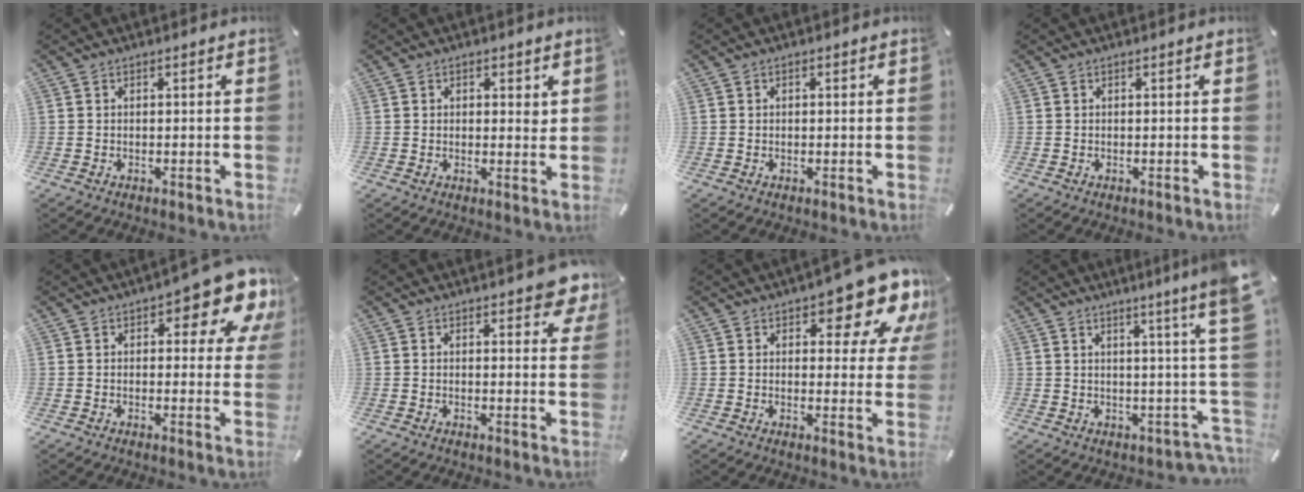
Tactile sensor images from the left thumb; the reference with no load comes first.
{"total": 2.0, "force": [1.0, 1.4, 1.1], "torque": [0.002, -0.006, 0.012]}
{"total": 0.6, "force": [0.1, 0.5, 0.2], "torque": [-0.002, 0.005, 0.000]}
{"total": 0.0}
{"total": 12.5, "force": [6.9, 4.9, 9.2], "torque": [-0.114, -0.044, 0.113]}
{"total": 6.0, "force": [4.3, 2.3, 3.5], "torque": [-0.039, -0.025, 0.072]}
{"total": 13.2, "force": [8.0, 5.6, 8.8], "torque": [-0.095, -0.057, 0.132]}
{"total": 9.2, "force": [4.3, -0.7, 8.1], "torque": [-0.118, -0.044, 0.065]}